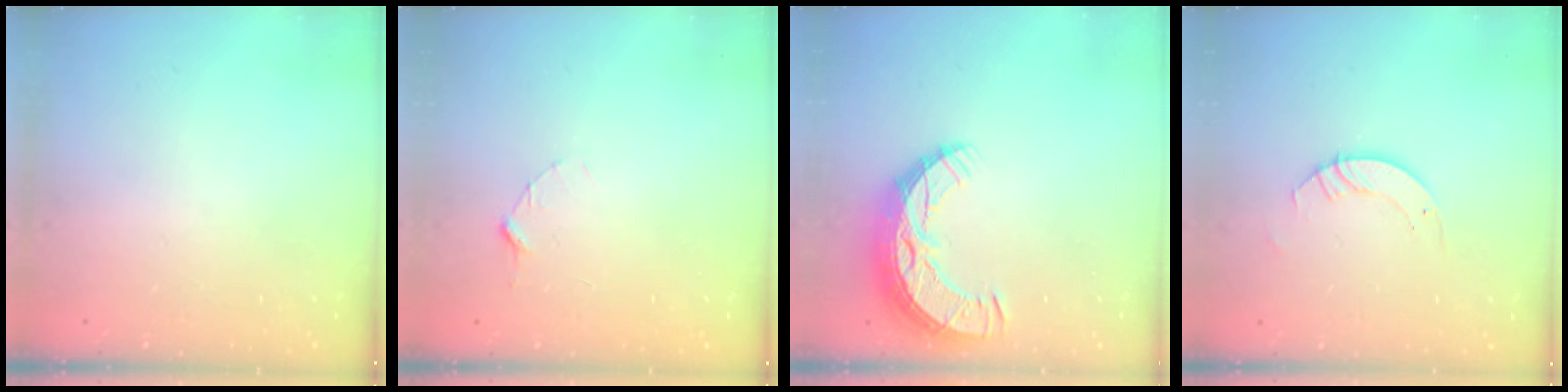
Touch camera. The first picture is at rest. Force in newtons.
{"total": 2.9, "press": 2.9, "slide": 0.3}
{"total": 11.1, "press": 11.0, "slide": 0.8}
{"total": 3.5, "press": 3.5, "slide": 0.3}